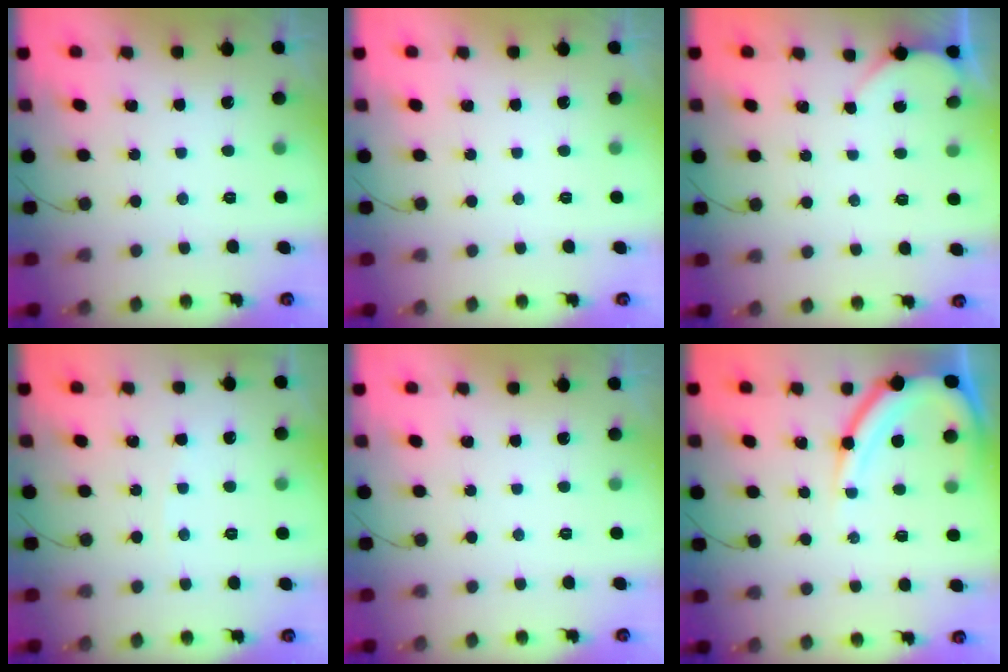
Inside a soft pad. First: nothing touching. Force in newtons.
{"total": 0.0}
{"total": 1.8, "press": 1.8, "slide": 0.2}
{"total": 1.8, "press": 1.7, "slide": 0.2}
{"total": 0.0}
{"total": 10.5, "press": 10.4, "slide": 1.1}